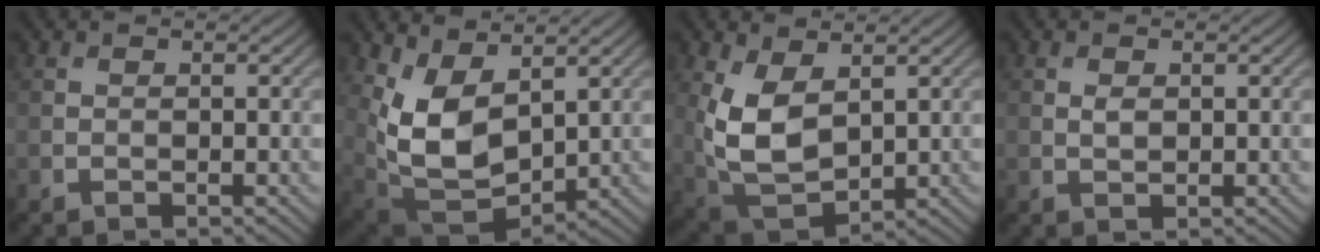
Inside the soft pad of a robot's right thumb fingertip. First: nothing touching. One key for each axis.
{"total": 9.6, "fx": 3.3, "fy": 5.4, "fz": 7.2, "tx": -0.174, "ty": -0.011, "tz": 0.072}
{"total": 9.0, "fx": 1.9, "fy": 5.2, "fz": 7.1, "tx": -0.178, "ty": -0.010, "tz": 0.038}
{"total": 1.2, "fx": 0.3, "fy": 0.7, "fz": 0.9, "tx": -0.020, "ty": -0.002, "tz": 0.007}